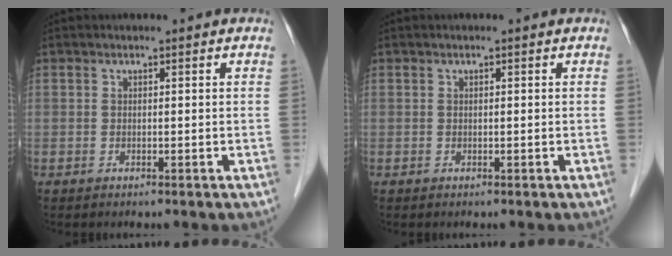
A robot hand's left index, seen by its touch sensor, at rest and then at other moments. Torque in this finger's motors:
{"motor_torque": [0.00, 0.00, 0.00, 0.00]}